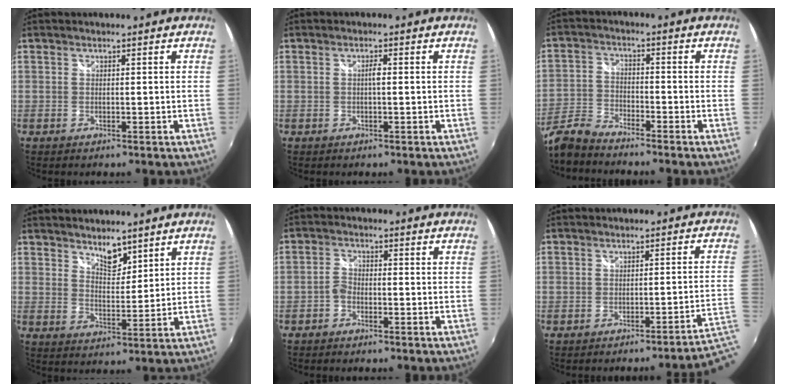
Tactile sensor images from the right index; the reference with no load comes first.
{"total": 1.2, "force": [-0.1, 0.2, 1.2], "torque": [-0.021, 0.005, -0.003]}
{"total": 6.5, "force": [-5.9, 1.6, 2.1], "torque": [-0.056, 0.003, -0.131]}
{"total": 5.0, "force": [4.0, 1.9, 2.2], "torque": [-0.027, 0.002, 0.070]}
{"total": 2.2, "force": [-1.5, 1.2, 1.0], "torque": [-0.026, 0.009, -0.028]}
{"total": 4.5, "force": [-3.3, -1.9, 2.4], "torque": [-0.031, -0.009, -0.042]}